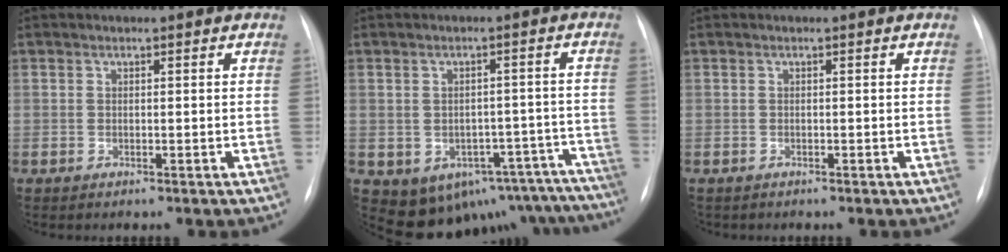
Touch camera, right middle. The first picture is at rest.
{"total": 17.4, "force": [-12.8, 10.0, 6.3], "torque": [-0.059, 0.050, -0.131]}
{"total": 0.6, "force": [-0.4, 0.4, 0.0], "torque": [-0.009, 0.003, -0.007]}